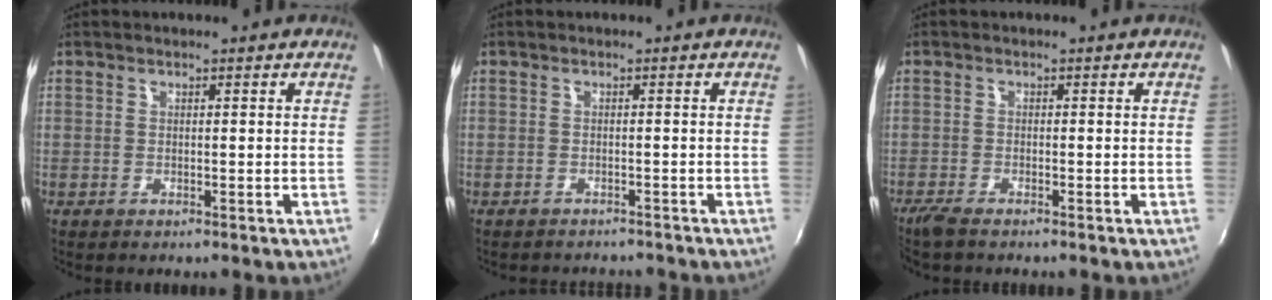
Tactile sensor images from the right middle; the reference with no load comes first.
{"total": 2.7, "force": [-2.7, 0.5, 0.2], "torque": [-0.008, -0.004, -0.038]}
{"total": 2.6, "force": [-2.2, 0.4, 1.4], "torque": [-0.036, -0.009, -0.046]}